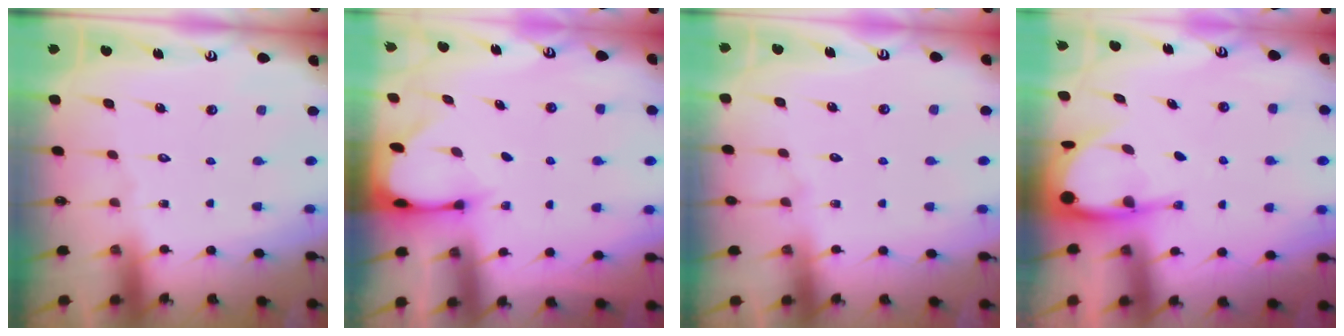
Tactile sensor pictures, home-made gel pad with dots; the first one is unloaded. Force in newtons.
{"total": 2.3, "press": 2.3, "slide": 0.1}
{"total": 5.7, "press": 5.7, "slide": 0.7}
{"total": 6.6, "press": 6.6, "slide": 0.8}